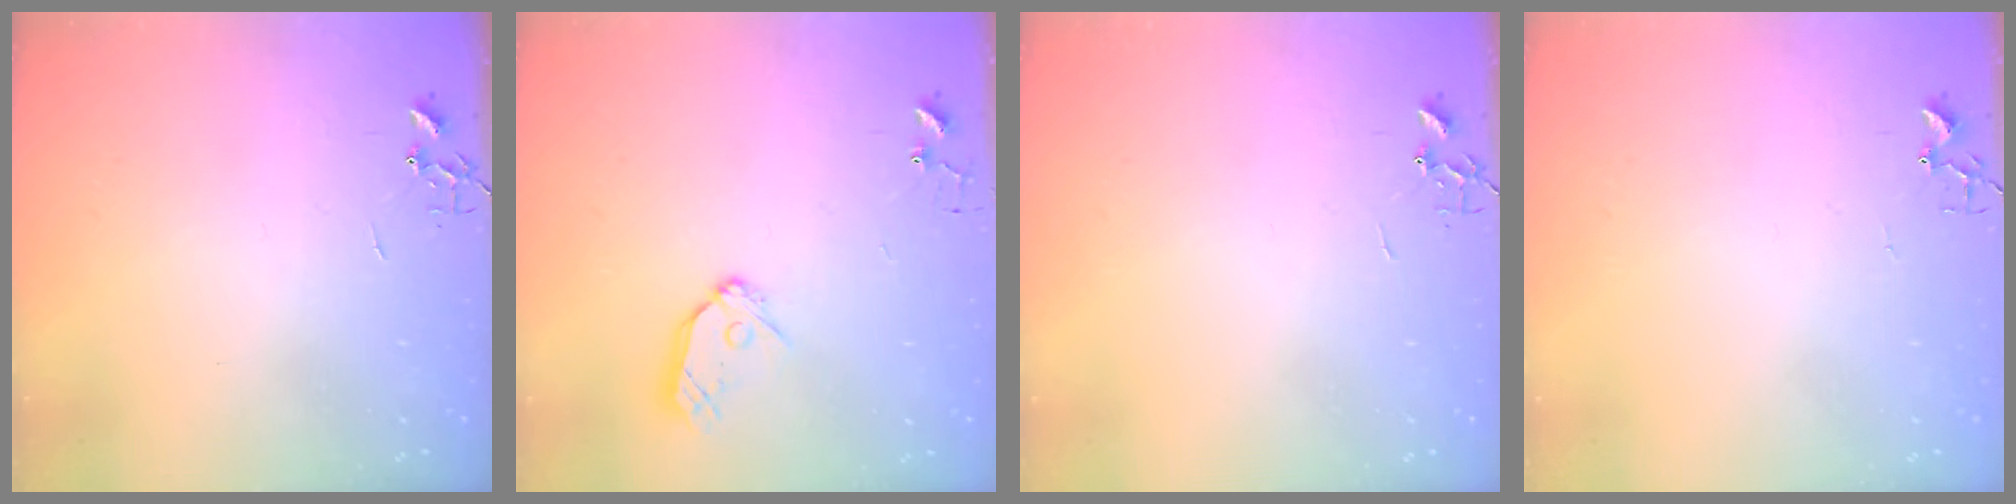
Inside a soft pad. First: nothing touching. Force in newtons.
{"total": 9.5, "press": 9.5, "slide": 0.9}
{"total": 0.0}
{"total": 3.0, "press": 2.9, "slide": 0.4}